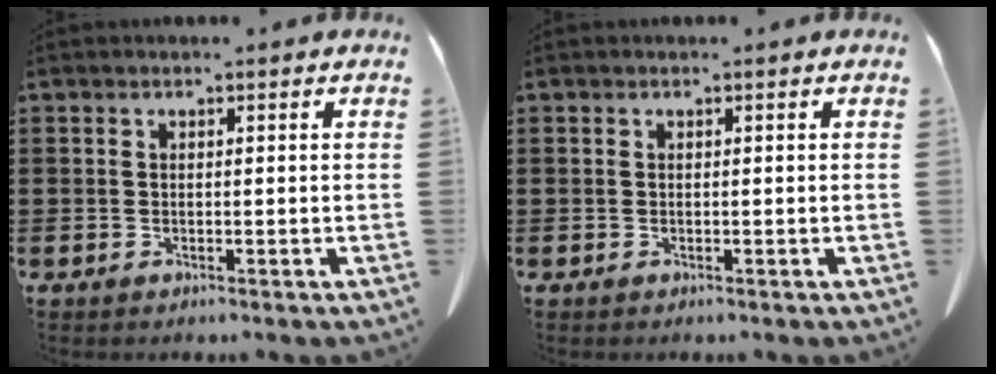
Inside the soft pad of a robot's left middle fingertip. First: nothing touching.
{"total": 0.0}